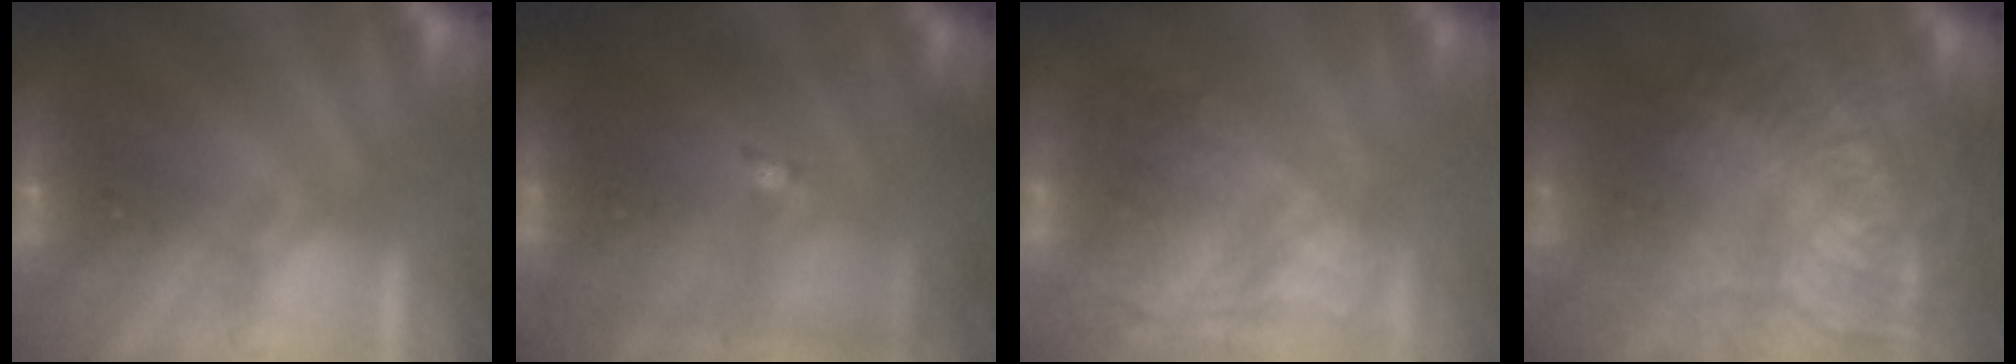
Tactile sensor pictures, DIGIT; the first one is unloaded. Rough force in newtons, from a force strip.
{"total": 9.6}
{"total": 3.5}
{"total": 7.5}